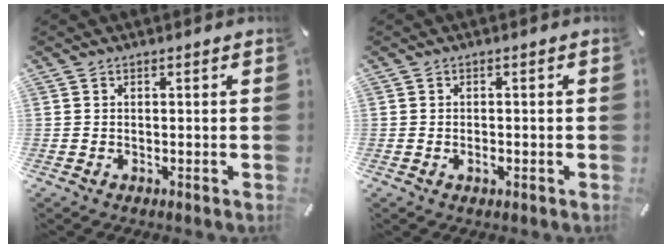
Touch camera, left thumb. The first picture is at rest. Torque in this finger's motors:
{"motor_torque": [-0.36, -0.01, -0.08, -0.01, 0.00]}